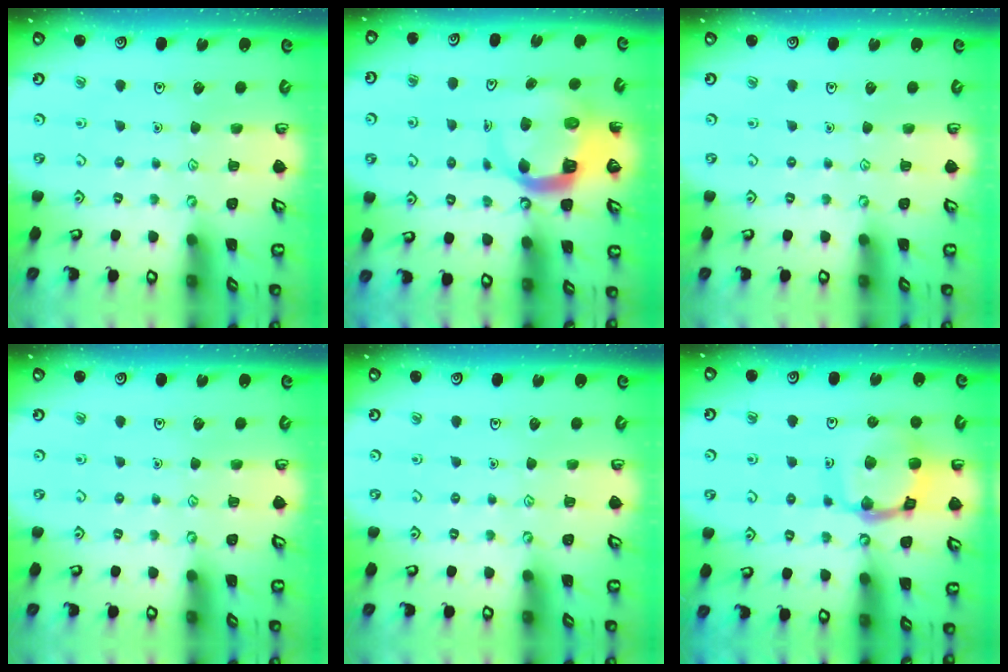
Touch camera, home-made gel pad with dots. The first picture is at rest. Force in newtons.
{"total": 9.0, "press": 8.9, "slide": 1.1}
{"total": 0.0}
{"total": 0.0}
{"total": 0.0}
{"total": 14.6, "press": 14.5, "slide": 1.6}